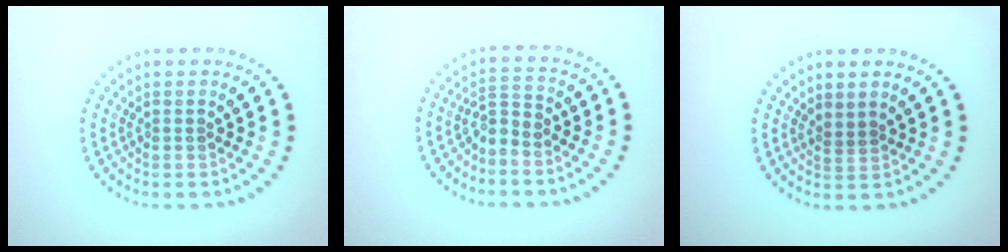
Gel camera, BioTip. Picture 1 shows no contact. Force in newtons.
{"total": 2.1, "press": 1.4, "slide": 1.6}
{"total": 0.8, "press": 0.5, "slide": 0.6}